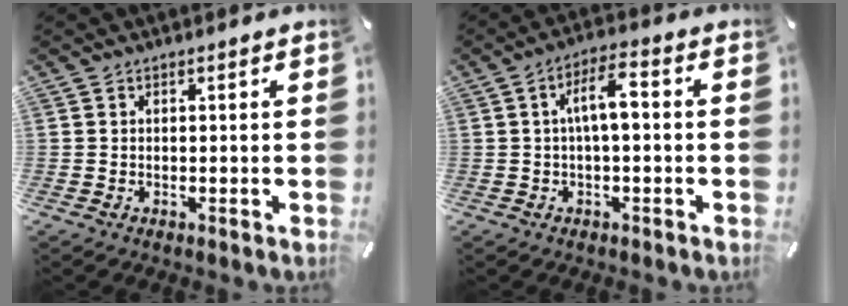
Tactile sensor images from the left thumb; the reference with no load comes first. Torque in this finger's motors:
{"motor_torque": [0.09, 0.56, 0.62, -0.21, 0.06]}